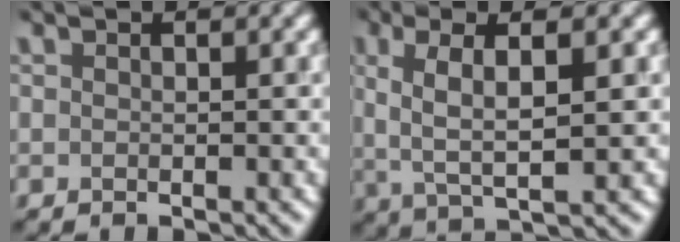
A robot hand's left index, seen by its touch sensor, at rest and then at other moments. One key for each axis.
{"total": 3.7, "fx": 0.4, "fy": 0.1, "fz": 3.7, "tx": -0.102, "ty": -0.013, "tz": 0.048}